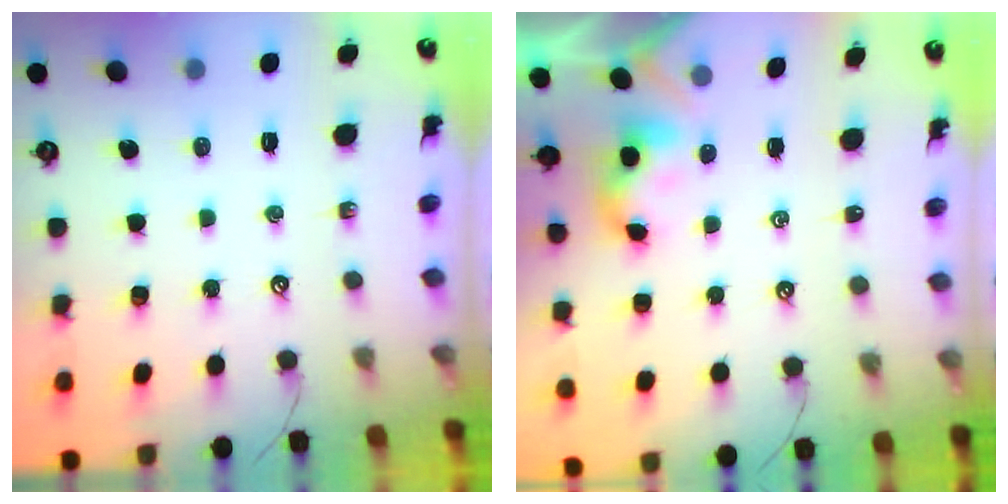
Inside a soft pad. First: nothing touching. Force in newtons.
{"total": 2.2, "press": 2.2, "slide": 0.2}